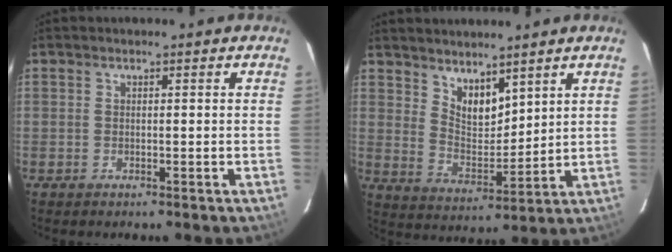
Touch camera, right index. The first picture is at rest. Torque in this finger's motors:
{"motor_torque": [0.00, 0.15, 0.01, 0.00]}